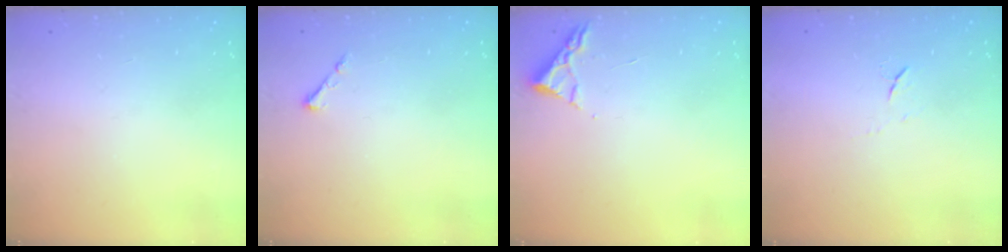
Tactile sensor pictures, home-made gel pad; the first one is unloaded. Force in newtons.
{"total": 3.2, "press": 3.1, "slide": 0.5}
{"total": 3.0, "press": 2.9, "slide": 0.4}
{"total": 4.6, "press": 4.6, "slide": 0.7}